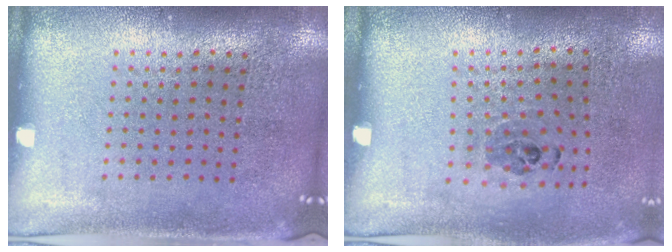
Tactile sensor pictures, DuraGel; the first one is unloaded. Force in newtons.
{"total": 1.0, "press": 0.7, "slide": 0.7}